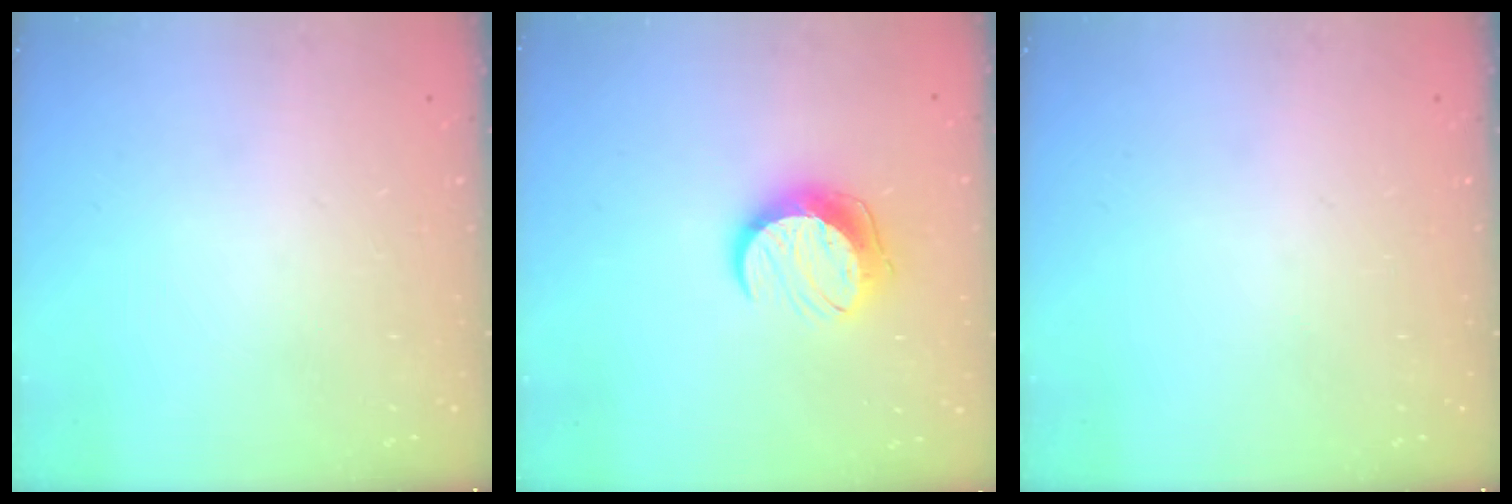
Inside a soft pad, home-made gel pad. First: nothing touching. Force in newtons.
{"total": 10.8, "press": 10.8, "slide": 0.5}
{"total": 0.0}